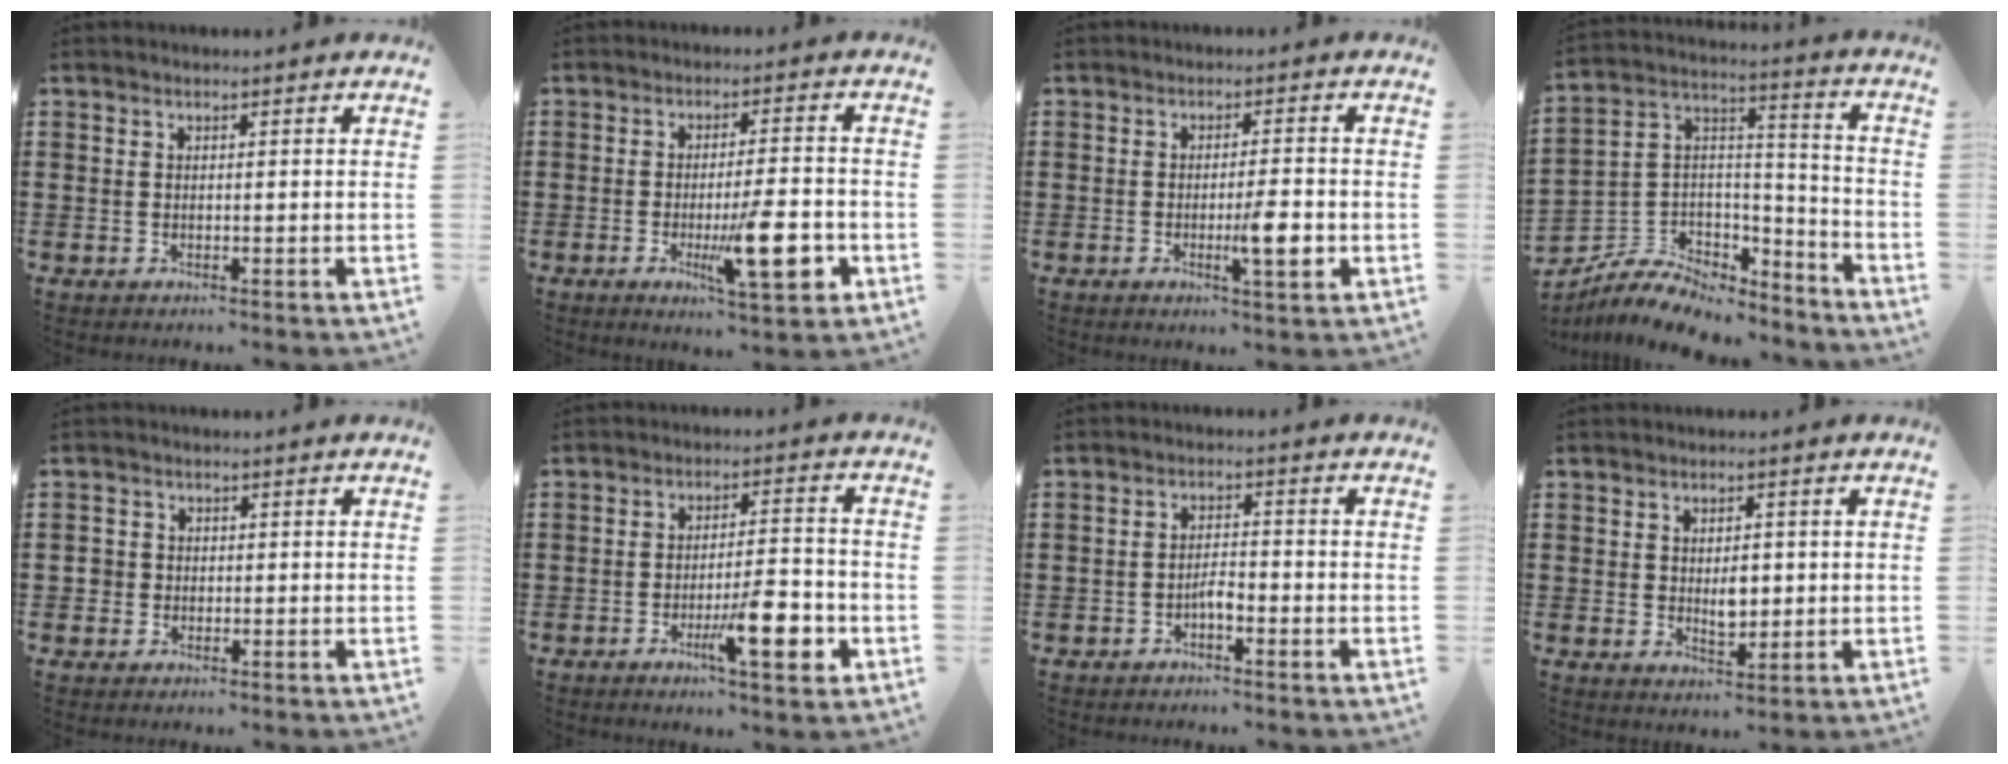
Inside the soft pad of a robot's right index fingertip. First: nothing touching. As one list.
[{"total": 11.4, "force": [-3.4, 2.6, 10.6], "torque": [-0.160, -0.008, -0.052]}, {"total": 5.9, "force": [-1.6, 0.9, 5.6], "torque": [-0.081, -0.008, -0.026]}, {"total": 7.5, "force": [-6.3, 3.5, 2.1], "torque": [-0.052, 0.007, -0.123]}, {"total": 1.4, "force": [-0.4, 1.3, 0.3], "torque": [-0.010, 0.006, -0.010]}, {"total": 9.6, "force": [-4.1, 2.2, 8.4], "torque": [-0.132, -0.001, -0.066]}, {"total": 2.2, "force": [-1.4, 0.7, 1.6], "torque": [-0.032, 0.004, -0.028]}, {"total": 3.5, "force": [0.3, 1.9, 3.0], "torque": [-0.044, -0.001, 0.001]}]